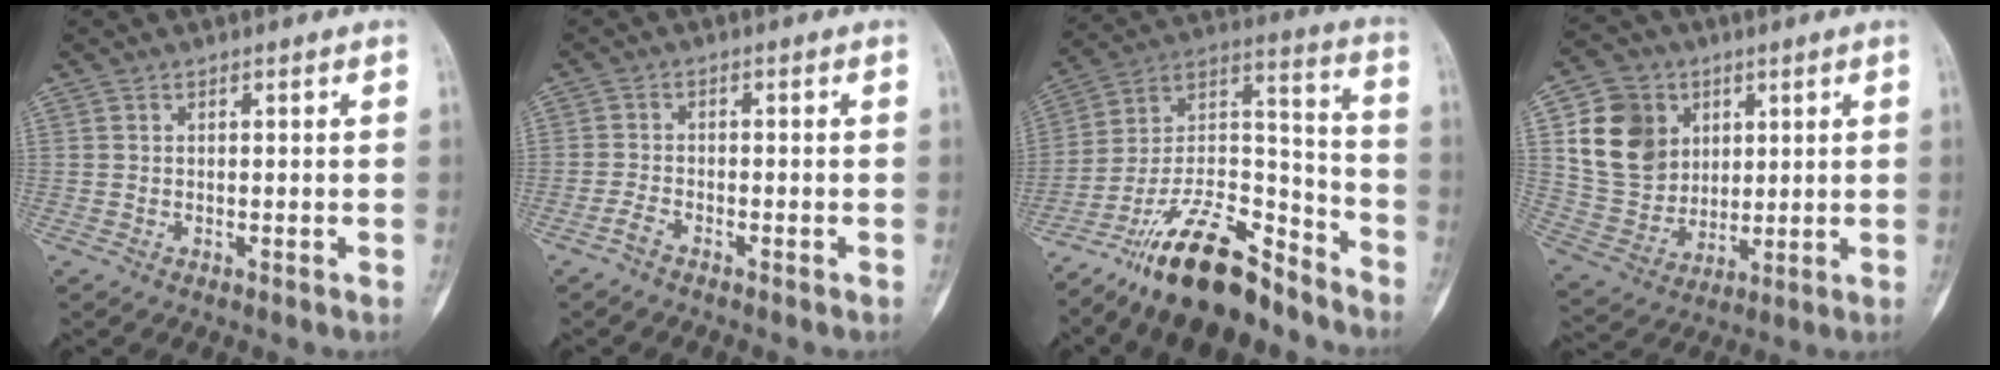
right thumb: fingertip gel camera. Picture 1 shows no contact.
{"total": 2.0, "force": [-1.6, 0.7, 1.0], "torque": [-0.028, 0.010, -0.033]}
{"total": 21.1, "force": [-16.0, 7.7, 11.3], "torque": [-0.187, 0.108, -0.281]}
{"total": 14.9, "force": [4.5, 12.5, 6.8], "torque": [-0.098, -0.007, 0.097]}